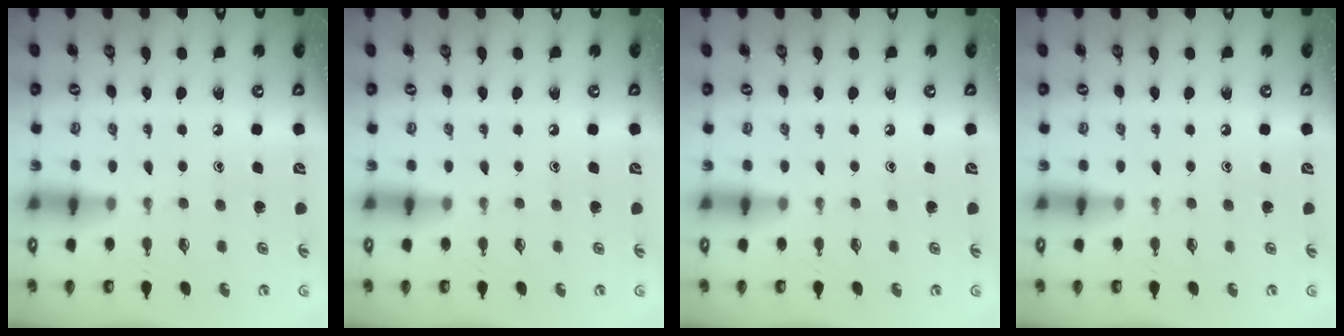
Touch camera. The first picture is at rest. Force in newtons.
{"total": 0.0}
{"total": 0.0}
{"total": 0.0}